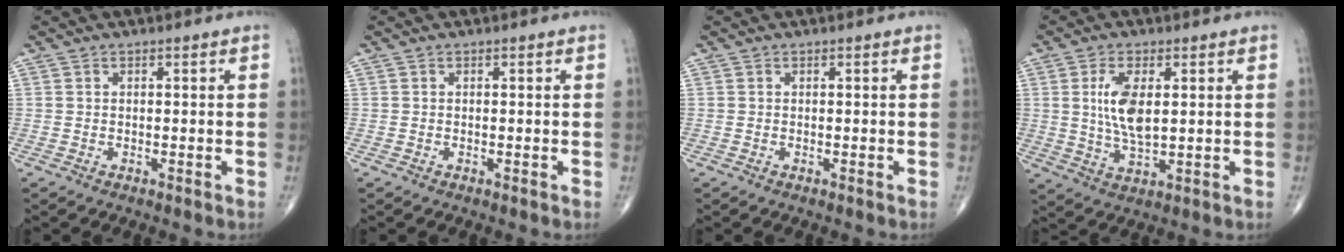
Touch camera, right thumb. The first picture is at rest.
{"total": 0.0}
{"total": 0.0}
{"total": 8.1, "force": [1.6, 3.6, 7.1], "torque": [-0.138, -0.013, 0.035]}